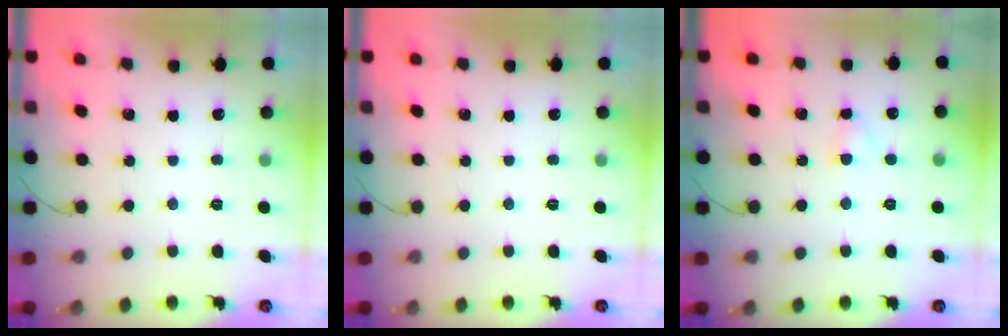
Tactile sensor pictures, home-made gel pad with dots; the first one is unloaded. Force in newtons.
{"total": 0.0}
{"total": 2.3, "press": 2.1, "slide": 1.0}